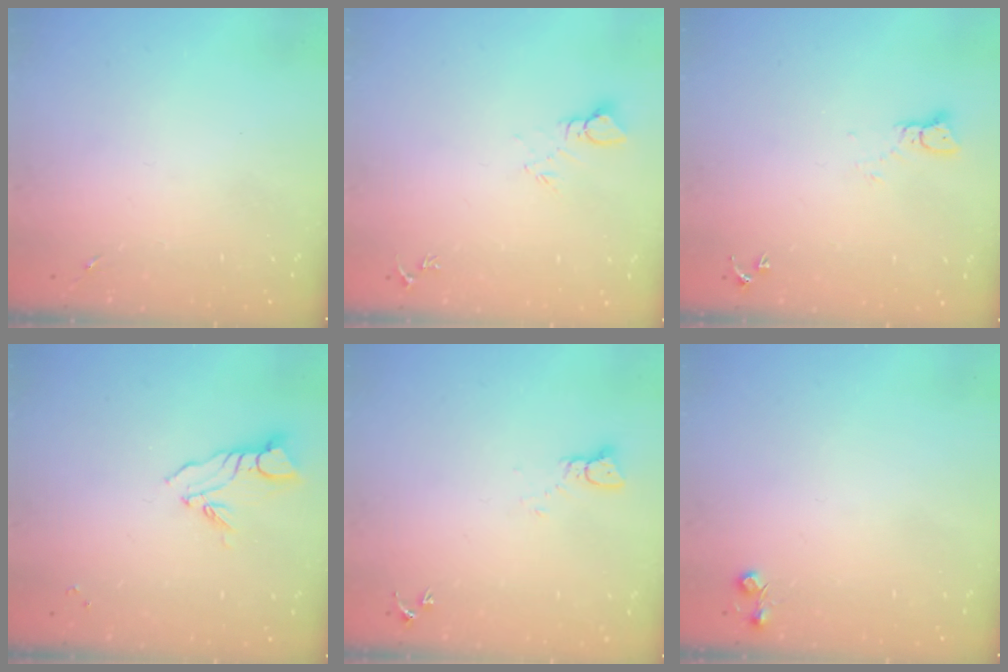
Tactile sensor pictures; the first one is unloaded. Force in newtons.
{"total": 6.0, "press": 6.0, "slide": 0.5}
{"total": 3.3, "press": 3.3, "slide": 0.3}
{"total": 6.9, "press": 6.9, "slide": 0.7}
{"total": 2.4, "press": 2.4, "slide": 0.2}
{"total": 4.4, "press": 4.4, "slide": 0.7}